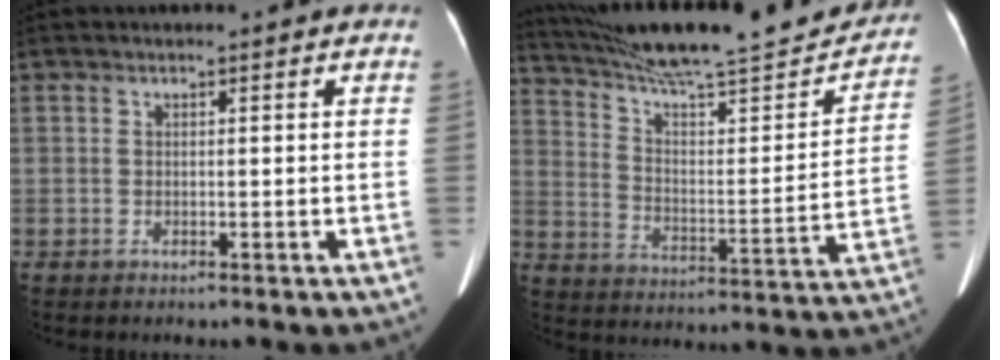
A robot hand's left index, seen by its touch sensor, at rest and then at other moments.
{"total": 27.1, "force": [24.2, 3.2, 11.8], "torque": [-0.189, -0.030, 0.338]}